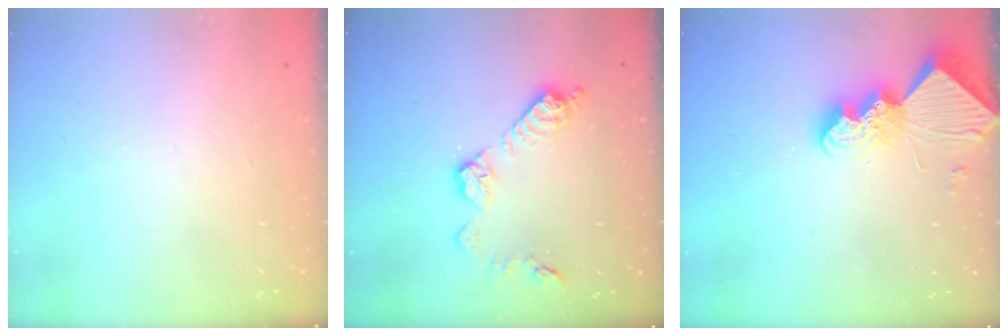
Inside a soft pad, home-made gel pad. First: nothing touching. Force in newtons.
{"total": 11.4, "press": 11.4, "slide": 0.7}
{"total": 9.1, "press": 9.1, "slide": 0.6}